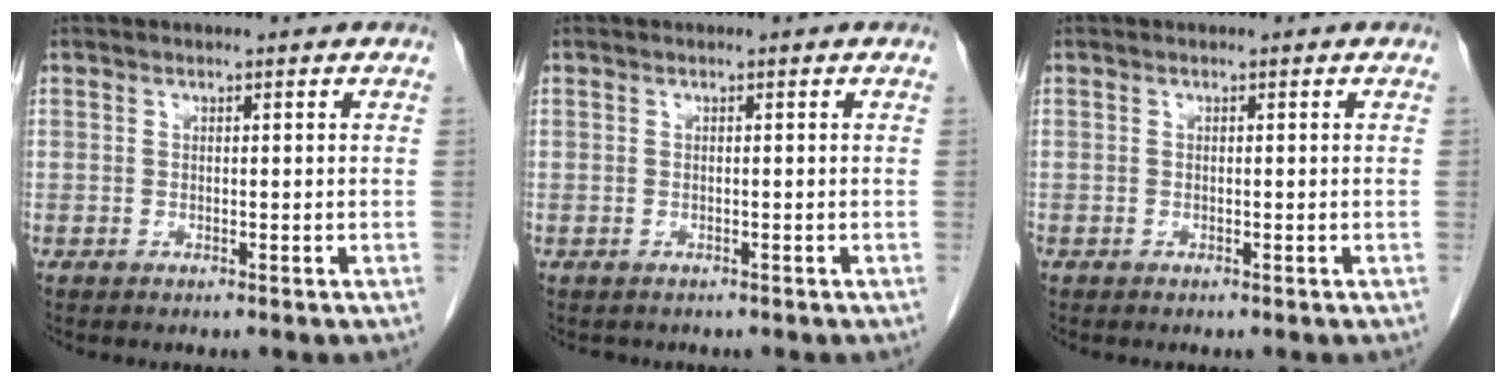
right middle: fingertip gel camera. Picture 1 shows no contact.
{"total": 0.9, "force": [-0.8, 0.5, 0.1], "torque": [-0.011, 0.000, -0.011]}
{"total": 0.0}